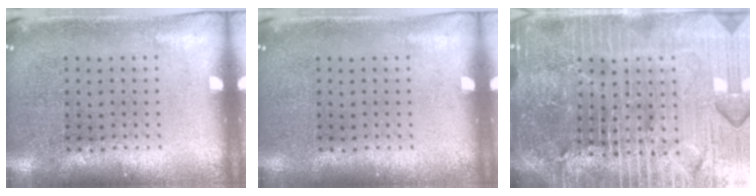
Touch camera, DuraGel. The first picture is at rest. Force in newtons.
{"total": 0.0}
{"total": 6.5, "press": 5.7, "slide": 3.0}